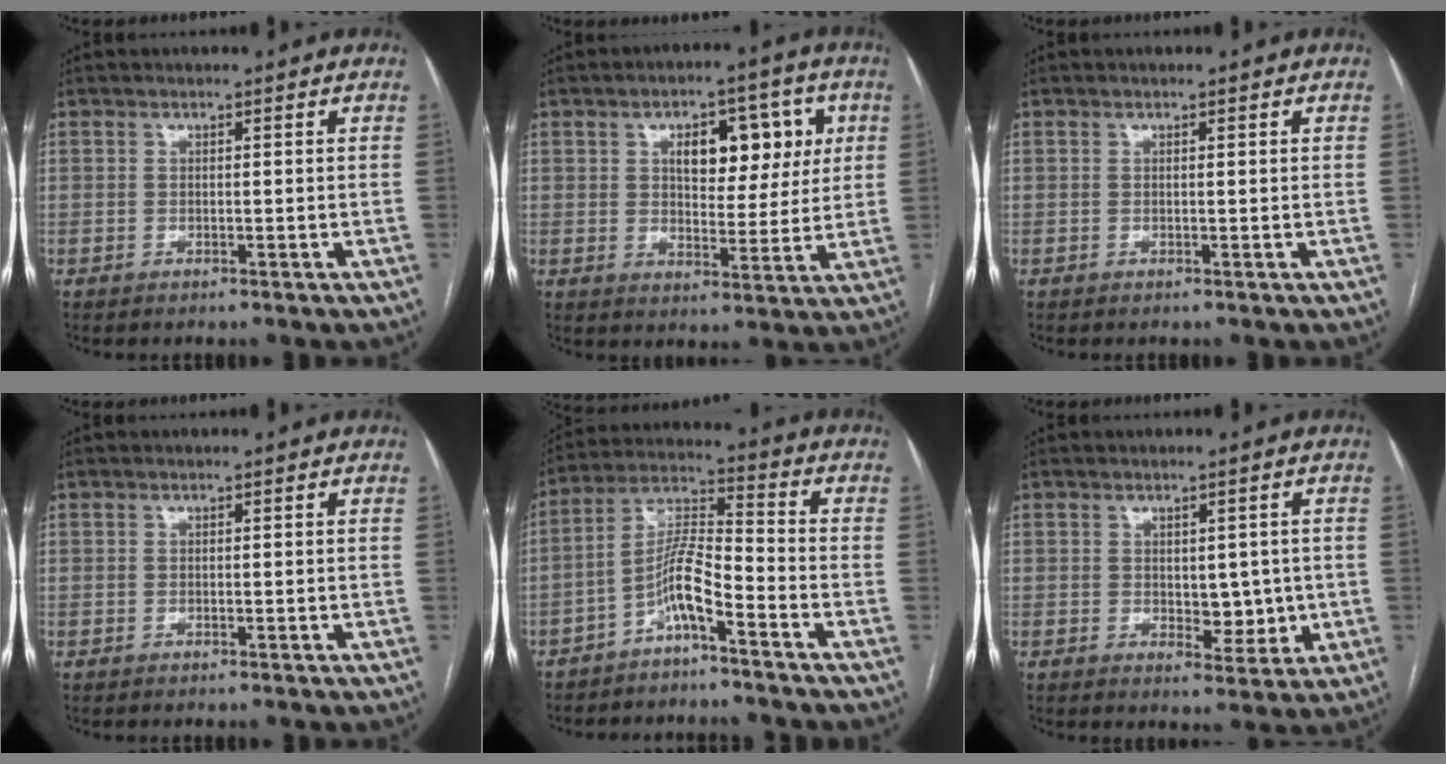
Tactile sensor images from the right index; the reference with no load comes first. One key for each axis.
{"total": 10.4, "fx": 3.3, "fy": 5.2, "fz": 8.4, "tx": -0.108, "ty": 0.022, "tz": 0.049}
{"total": 0.0}
{"total": 0.0}
{"total": 7.6, "fx": -4.4, "fy": 0.9, "fz": 6.1, "tx": -0.128, "ty": 0.015, "tz": -0.085}
{"total": 4.8, "fx": 0.0, "fy": 2.7, "fz": 3.9, "tx": -0.046, "ty": -0.004, "tz": 0.009}